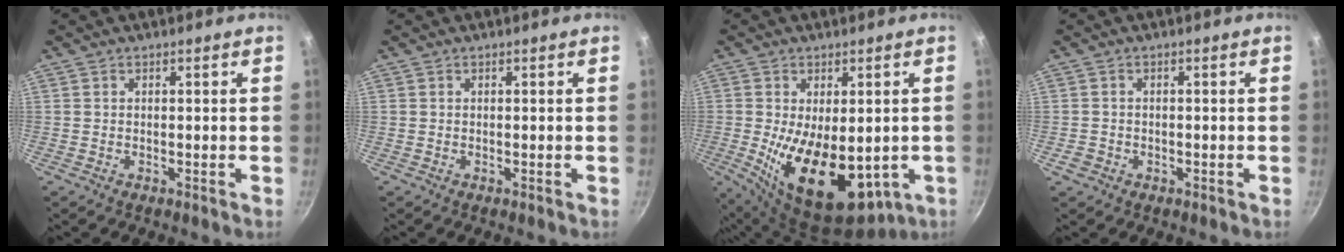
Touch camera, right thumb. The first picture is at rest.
{"total": 0.0}
{"total": 17.3, "force": [-2.6, 9.3, 14.4], "torque": [-0.219, -0.028, -0.018]}
{"total": 2.1, "force": [-0.9, 1.7, 0.7], "torque": [-0.010, 0.006, -0.011]}